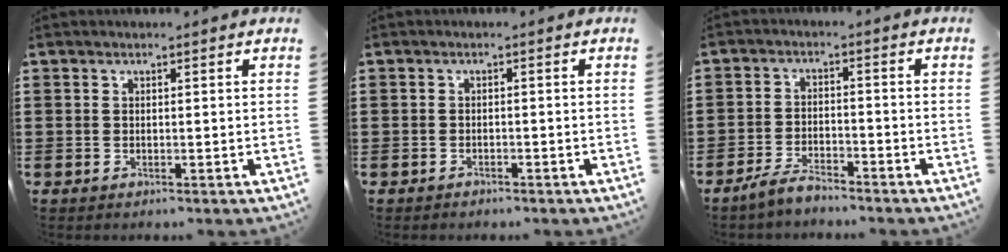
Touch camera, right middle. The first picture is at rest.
{"total": 1.0, "force": [-0.9, 0.4, -0.1], "torque": [0.001, 0.003, -0.021]}
{"total": 3.8, "force": [-3.5, 0.7, 1.2], "torque": [-0.027, 0.008, -0.071]}